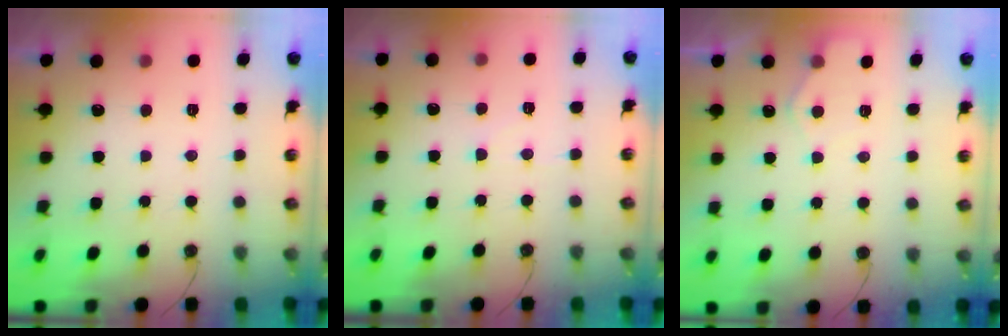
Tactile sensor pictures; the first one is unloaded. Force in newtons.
{"total": 2.9, "press": 2.9, "slide": 0.5}
{"total": 4.5, "press": 4.4, "slide": 0.6}